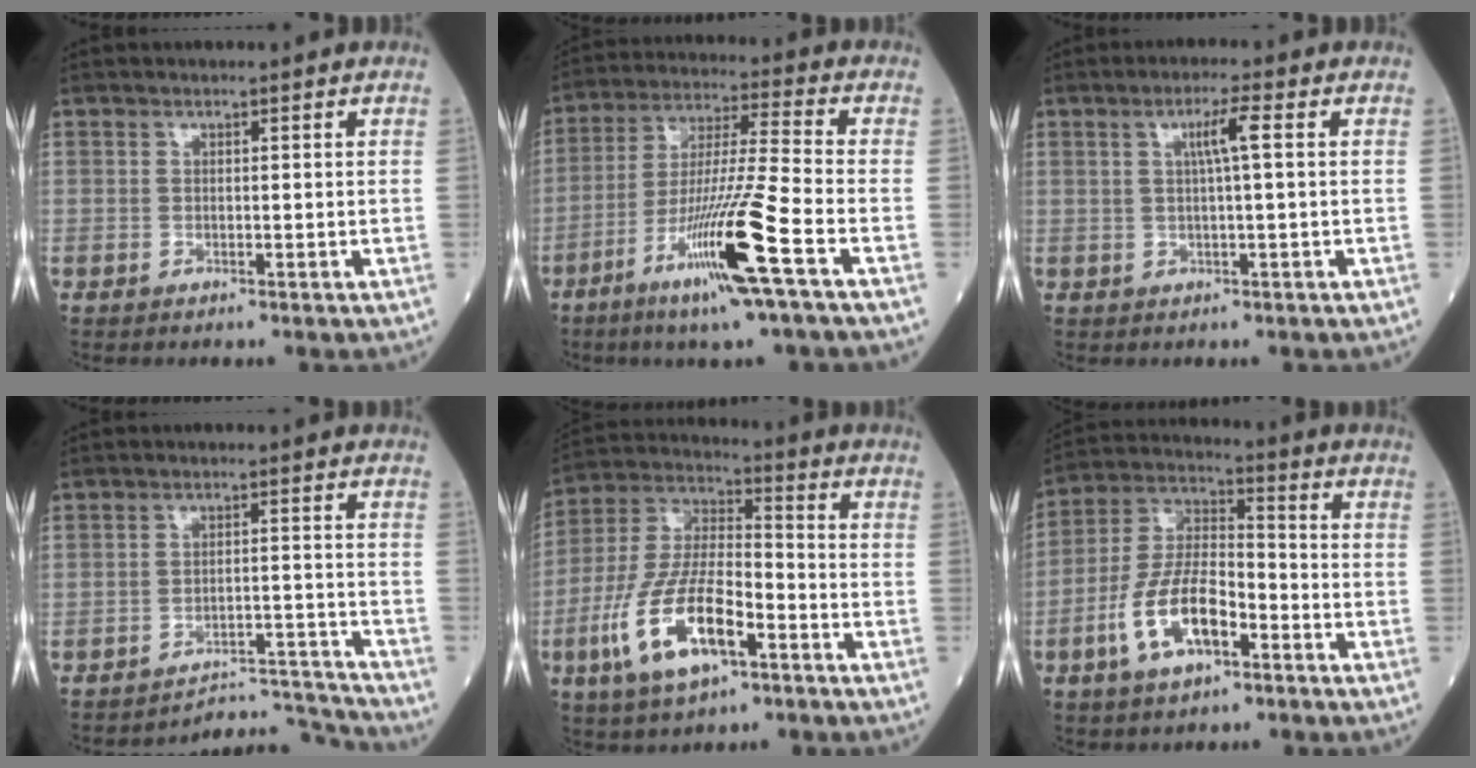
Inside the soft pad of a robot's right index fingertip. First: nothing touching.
{"total": 14.6, "force": [-6.8, -1.1, 12.9], "torque": [-0.250, -0.022, -0.127]}
{"total": 3.7, "force": [0.8, -0.3, 3.6], "torque": [-0.067, 0.004, 0.013]}
{"total": 7.8, "force": [-7.5, -1.5, -1.9], "torque": [0.036, 0.021, -0.113]}
{"total": 15.3, "force": [-6.4, 5.2, 12.9], "torque": [-0.274, -0.002, -0.116]}
{"total": 12.0, "force": [-5.1, 4.7, 9.8], "torque": [-0.205, 0.008, -0.096]}